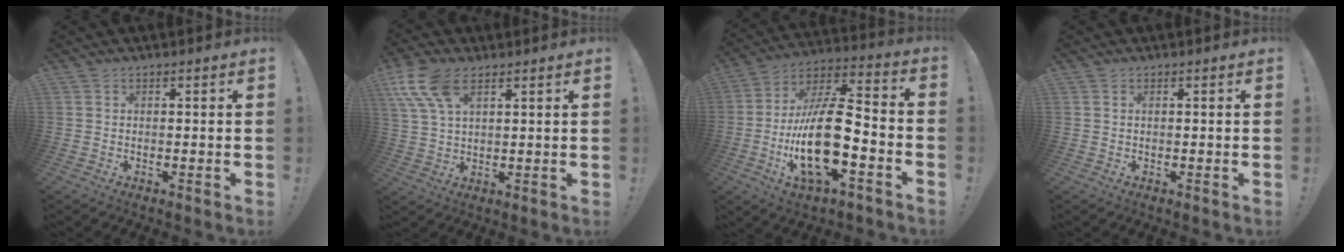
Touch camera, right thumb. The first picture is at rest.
{"total": 11.1, "force": [5.7, 5.4, 7.8], "torque": [-0.155, -0.017, 0.109]}
{"total": 22.3, "force": [-5.4, 8.7, 19.8], "torque": [-0.387, 0.024, -0.093]}
{"total": 0.6, "force": [0.3, -0.1, 0.5], "torque": [-0.013, 0.001, 0.006]}